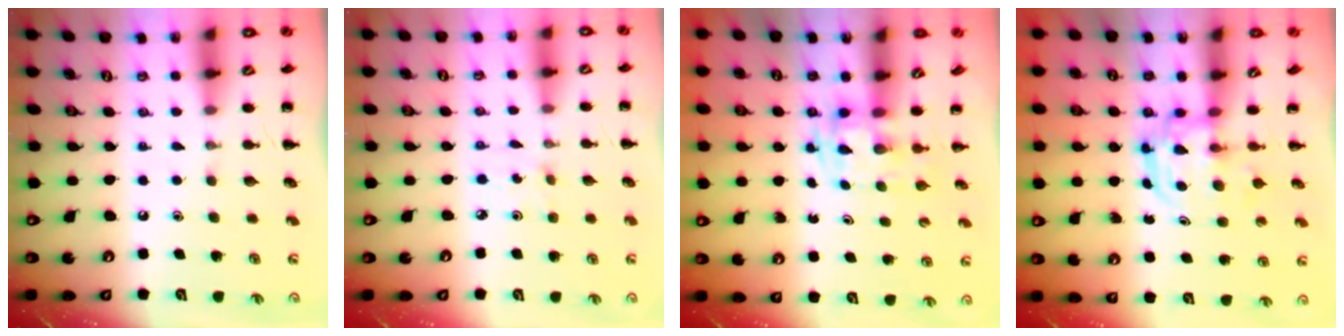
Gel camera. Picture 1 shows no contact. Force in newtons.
{"total": 1.2, "press": 1.1, "slide": 0.4}
{"total": 2.8, "press": 2.5, "slide": 1.3}
{"total": 2.7, "press": 2.7, "slide": 0.3}